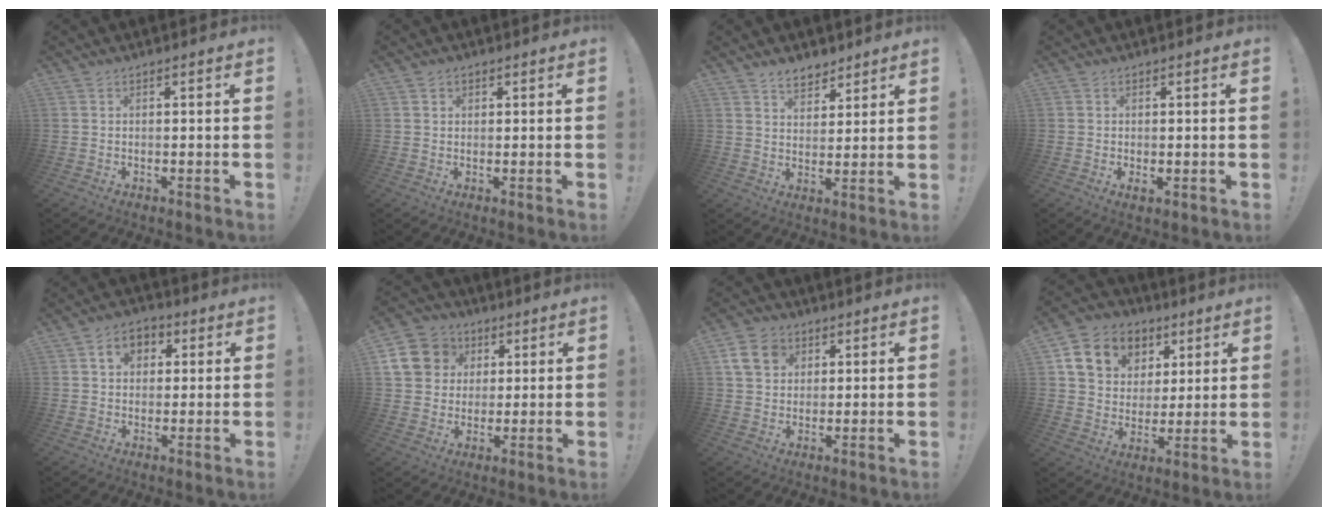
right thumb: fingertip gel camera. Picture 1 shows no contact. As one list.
[{"total": 1.5, "force": [0.7, 1.2, 0.4], "torque": [0.000, -0.001, 0.011]}, {"total": 6.1, "force": [4.7, 3.5, 1.5], "torque": [-0.018, -0.033, 0.088]}, {"total": 1.4, "force": [0.1, 0.7, 1.2], "torque": [-0.014, 0.000, 0.002]}, {"total": 7.0, "force": [2.0, 5.5, 3.7], "torque": [-0.045, 0.001, 0.034]}, {"total": 13.2, "force": [3.9, 11.6, 4.9], "torque": [-0.059, -0.010, 0.083]}, {"total": 9.8, "force": [3.7, 7.7, 4.8], "torque": [-0.078, -0.002, 0.078]}, {"total": 13.5, "force": [6.4, 10.8, 5.0], "torque": [-0.065, -0.029, 0.131]}]